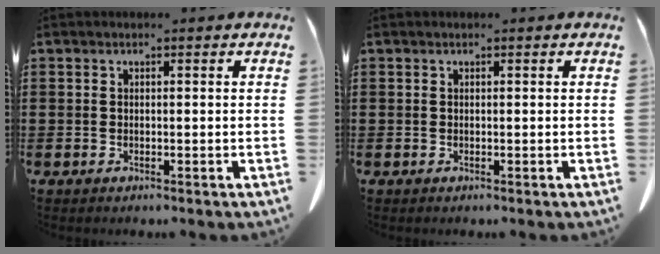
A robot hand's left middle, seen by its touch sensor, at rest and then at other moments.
{"total": 0.0}